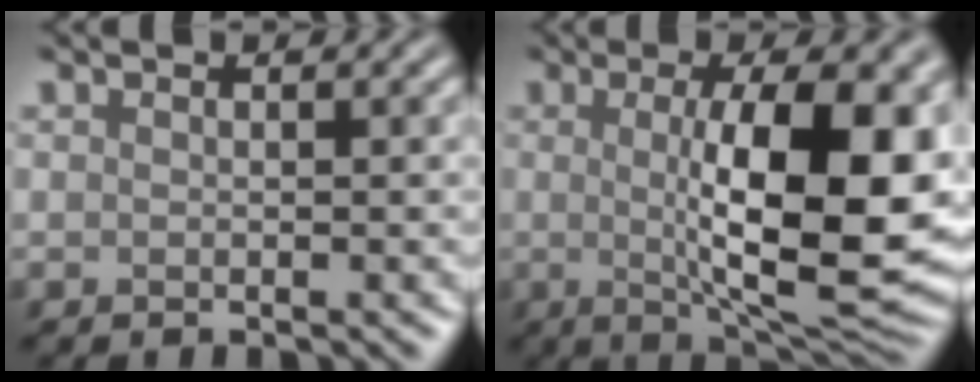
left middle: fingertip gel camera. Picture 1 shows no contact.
{"total": 12.4, "force": [0.4, 3.4, 11.9], "torque": [-0.167, -0.012, 0.011]}